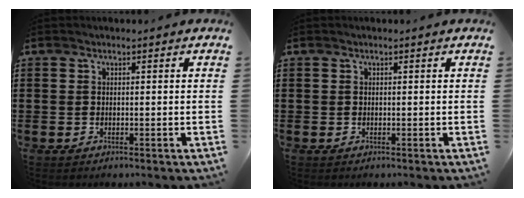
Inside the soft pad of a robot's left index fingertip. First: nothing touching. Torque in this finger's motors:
{"motor_torque": [-0.04, -0.02, 0.00, -0.01]}